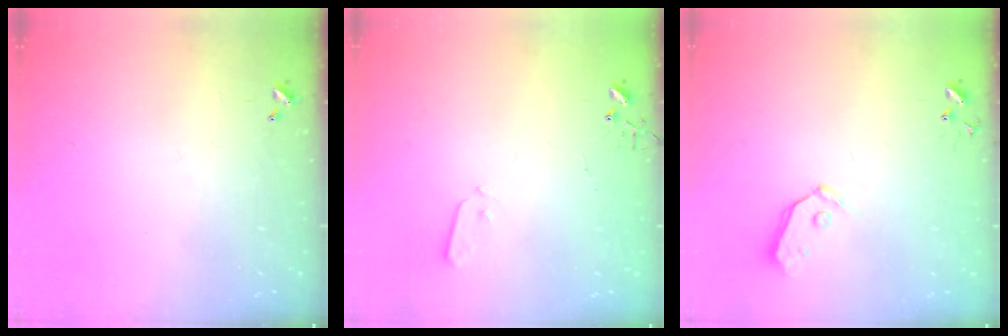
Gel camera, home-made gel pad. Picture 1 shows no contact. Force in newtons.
{"total": 2.0, "press": 2.0, "slide": 0.4}
{"total": 5.4, "press": 5.4, "slide": 0.6}